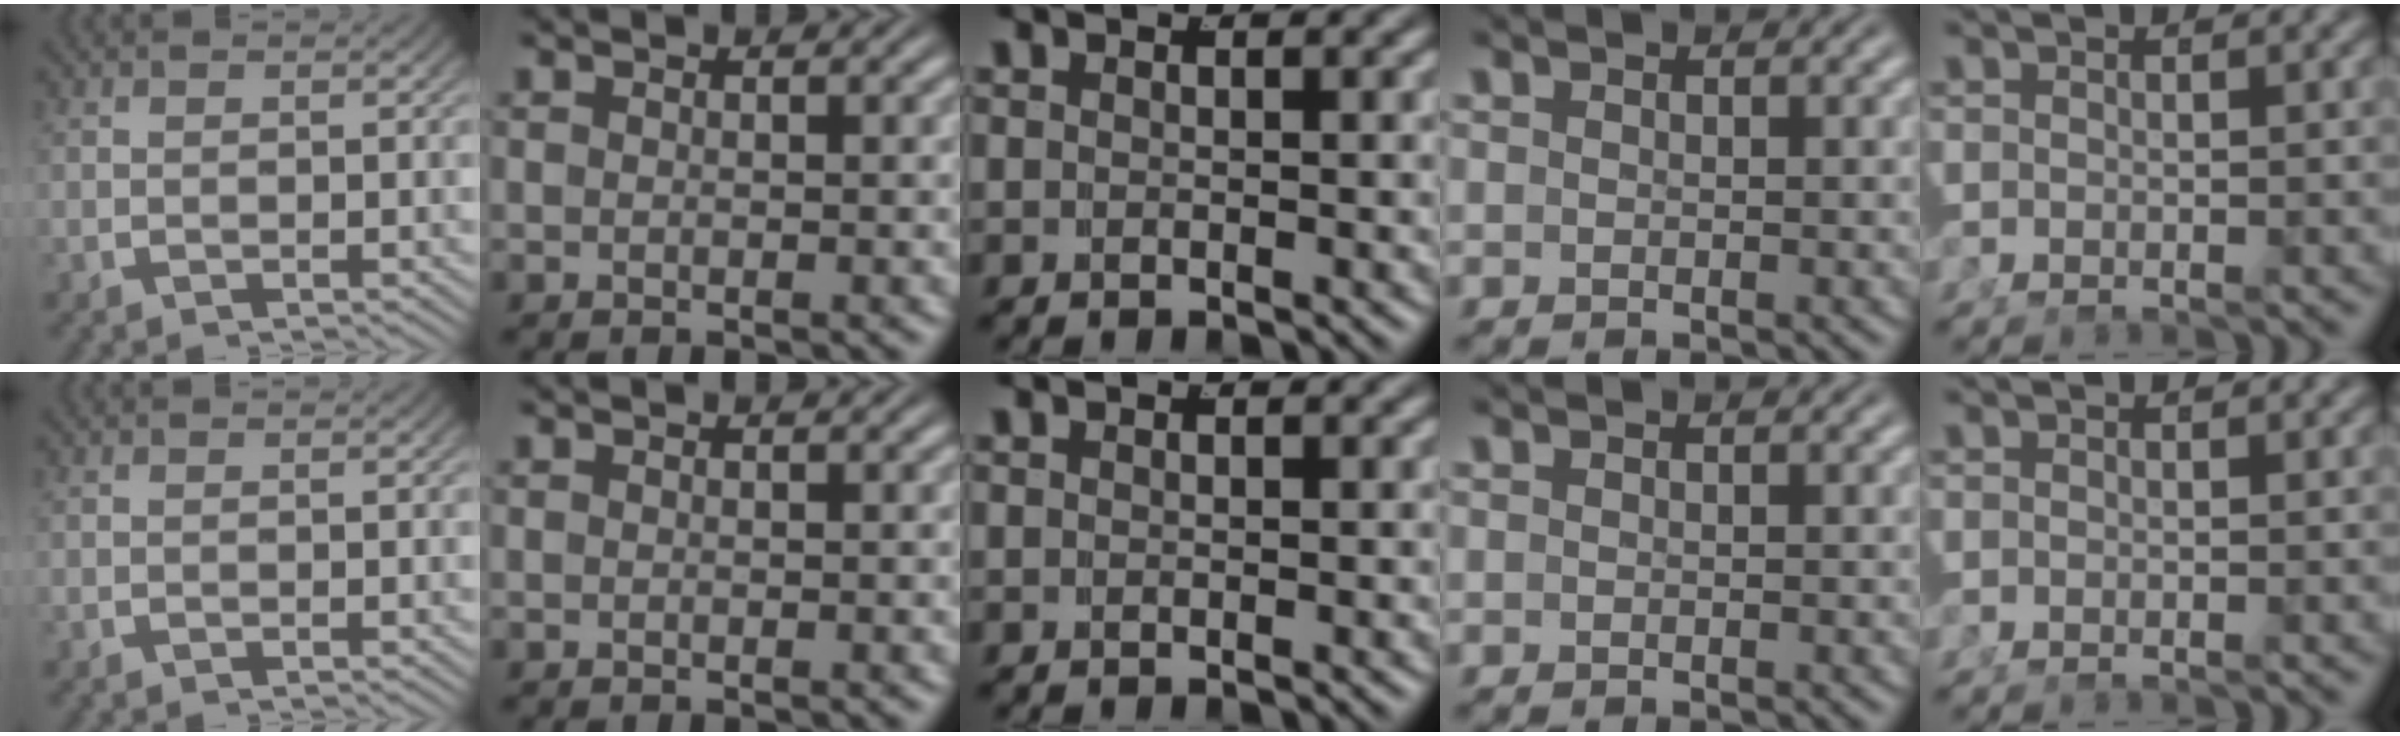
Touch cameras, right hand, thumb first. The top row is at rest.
{}